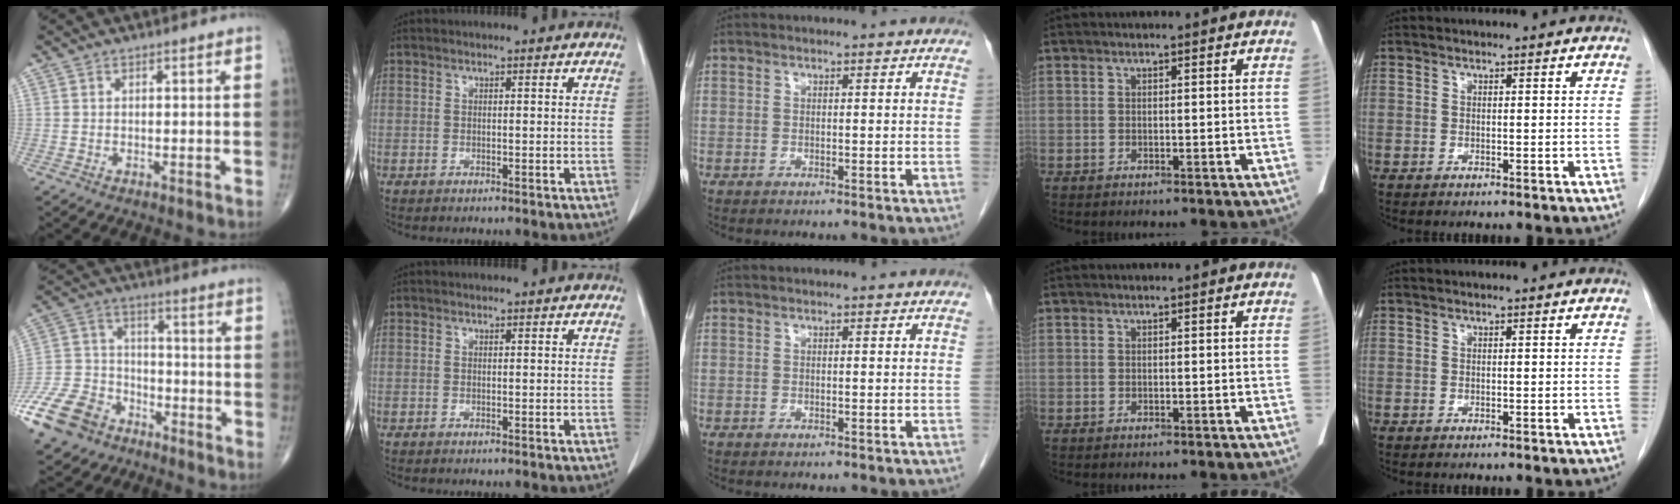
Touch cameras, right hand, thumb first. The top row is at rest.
{"thumb": {"total": 16.0, "force": [-10.2, 10.5, 6.4], "torque": [-0.123, 0.047, -0.191]}}